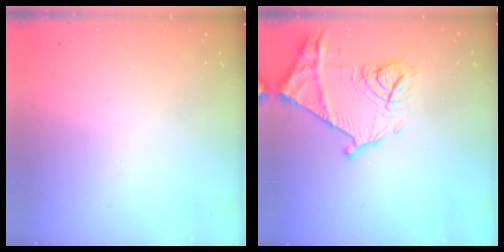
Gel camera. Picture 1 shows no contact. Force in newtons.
{"total": 16.5, "press": 16.4, "slide": 1.4}